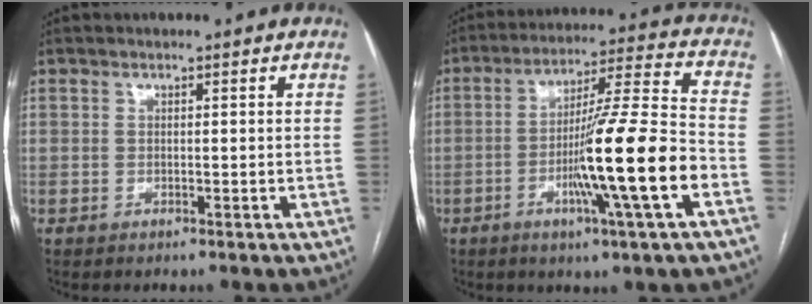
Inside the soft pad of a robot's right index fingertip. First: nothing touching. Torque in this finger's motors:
{"motor_torque": [2.14, 0.00, 1.05, 0.21]}